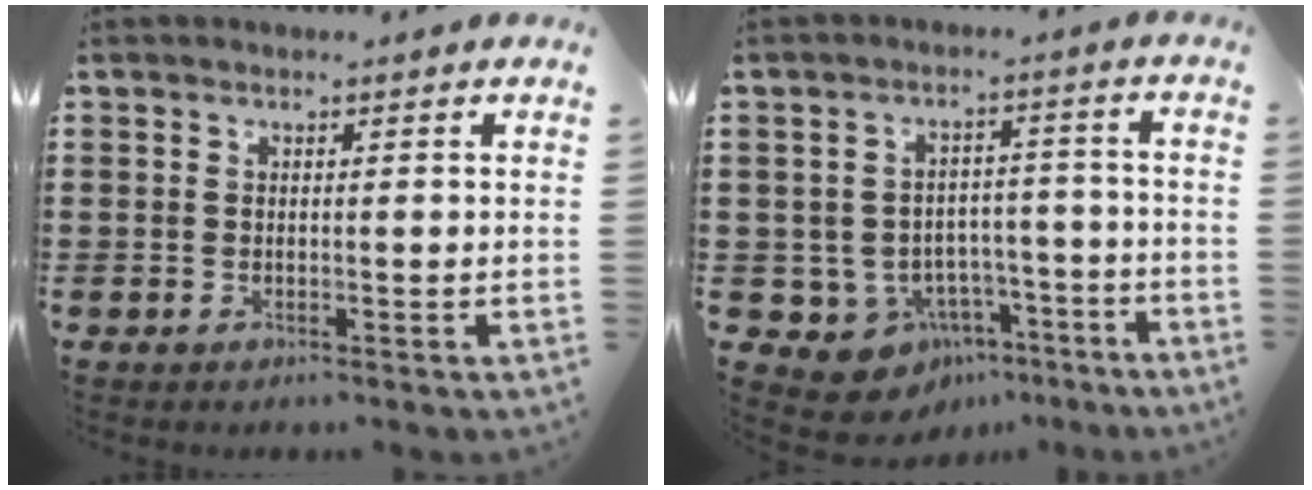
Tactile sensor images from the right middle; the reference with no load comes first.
{"total": 5.8, "force": [-3.8, 4.3, 0.9], "torque": [-0.032, 0.017, -0.070]}